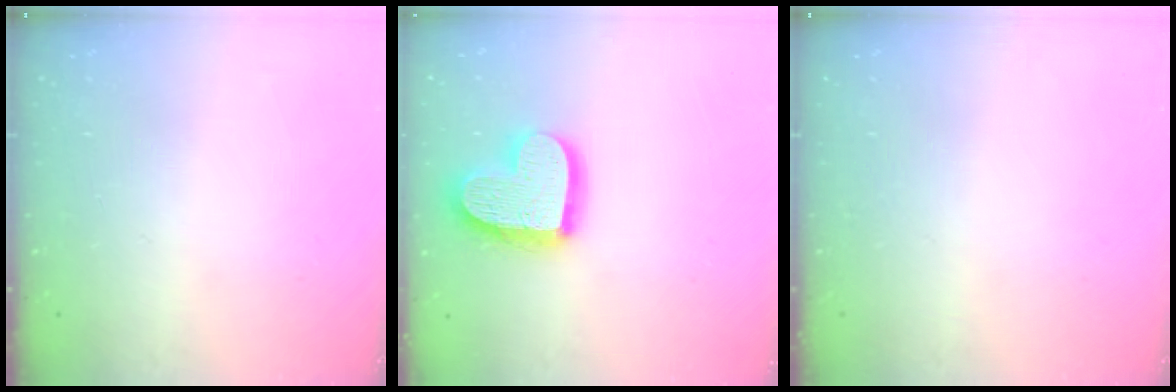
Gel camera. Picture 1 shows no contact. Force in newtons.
{"total": 17.2, "press": 17.1, "slide": 1.4}
{"total": 0.0}